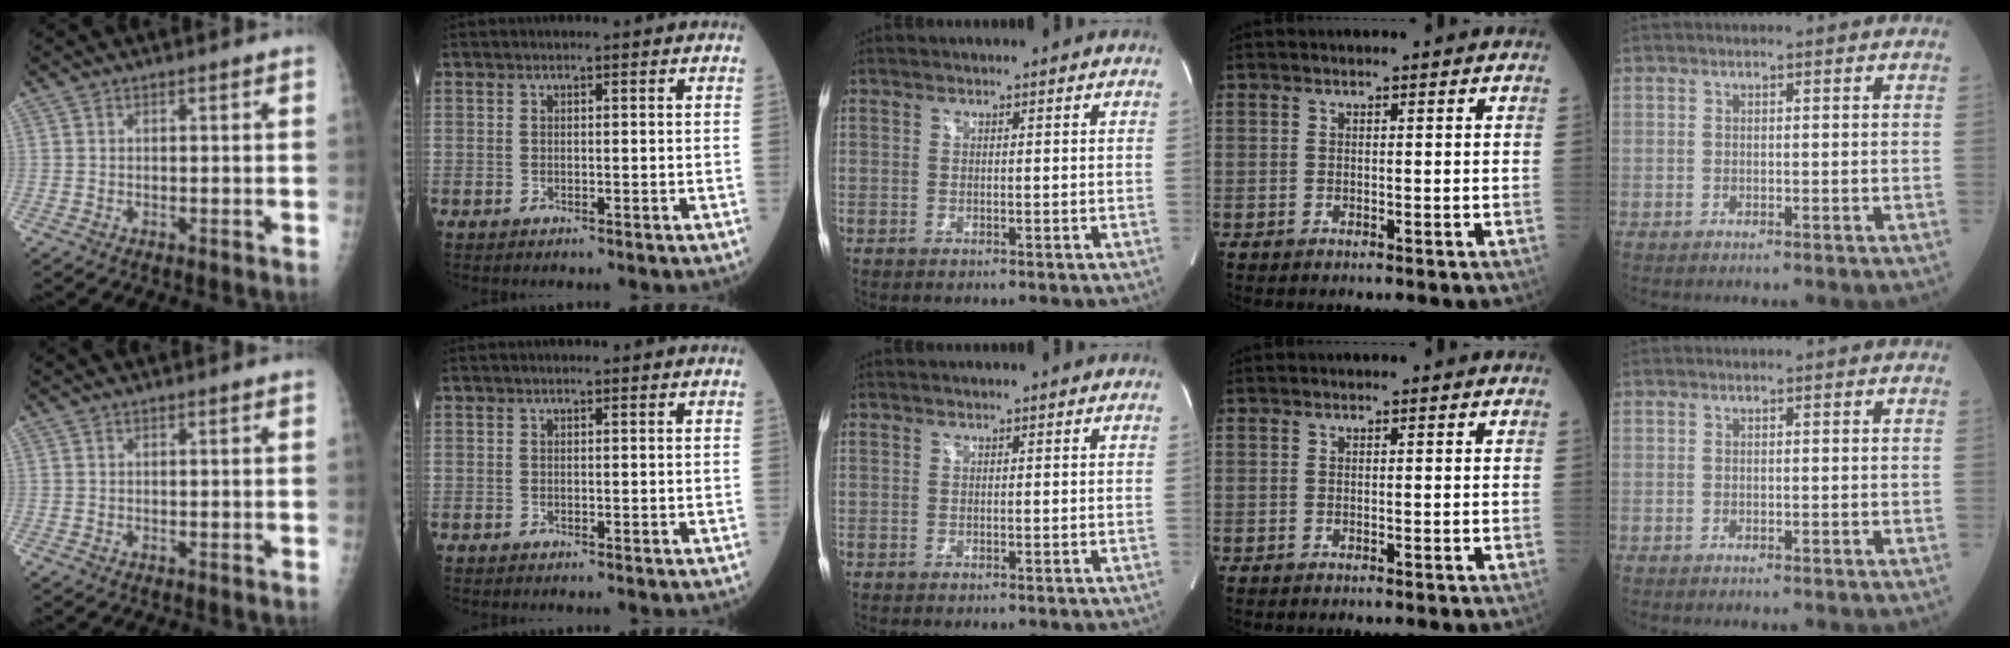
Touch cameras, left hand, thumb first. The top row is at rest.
{}